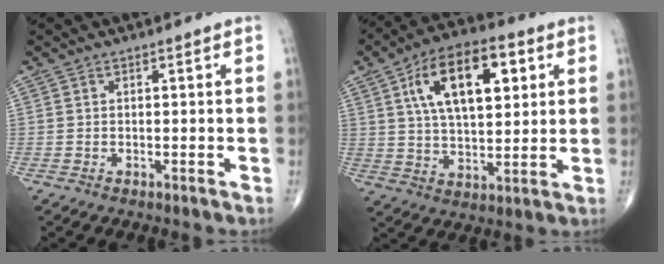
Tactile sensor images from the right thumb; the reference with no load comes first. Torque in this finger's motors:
{"motor_torque": [-1.27, 2.12, 1.22, 0.82, 0.17]}